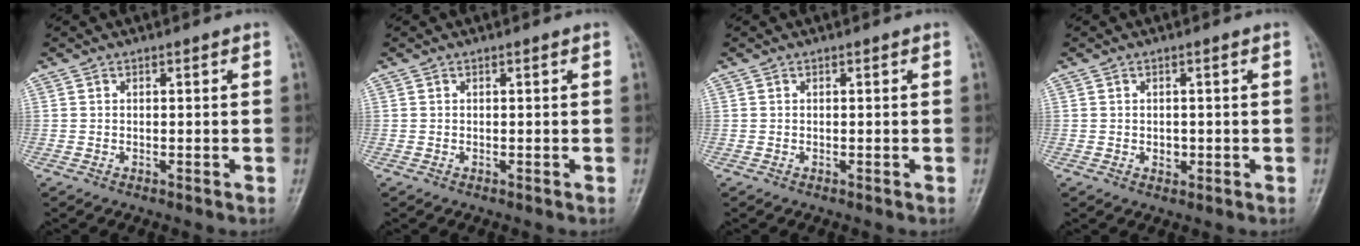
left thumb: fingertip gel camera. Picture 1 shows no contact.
{"total": 0.0}
{"total": 0.0}
{"total": 1.7, "force": [-0.2, 1.3, 1.1], "torque": [-0.008, 0.001, 0.000]}